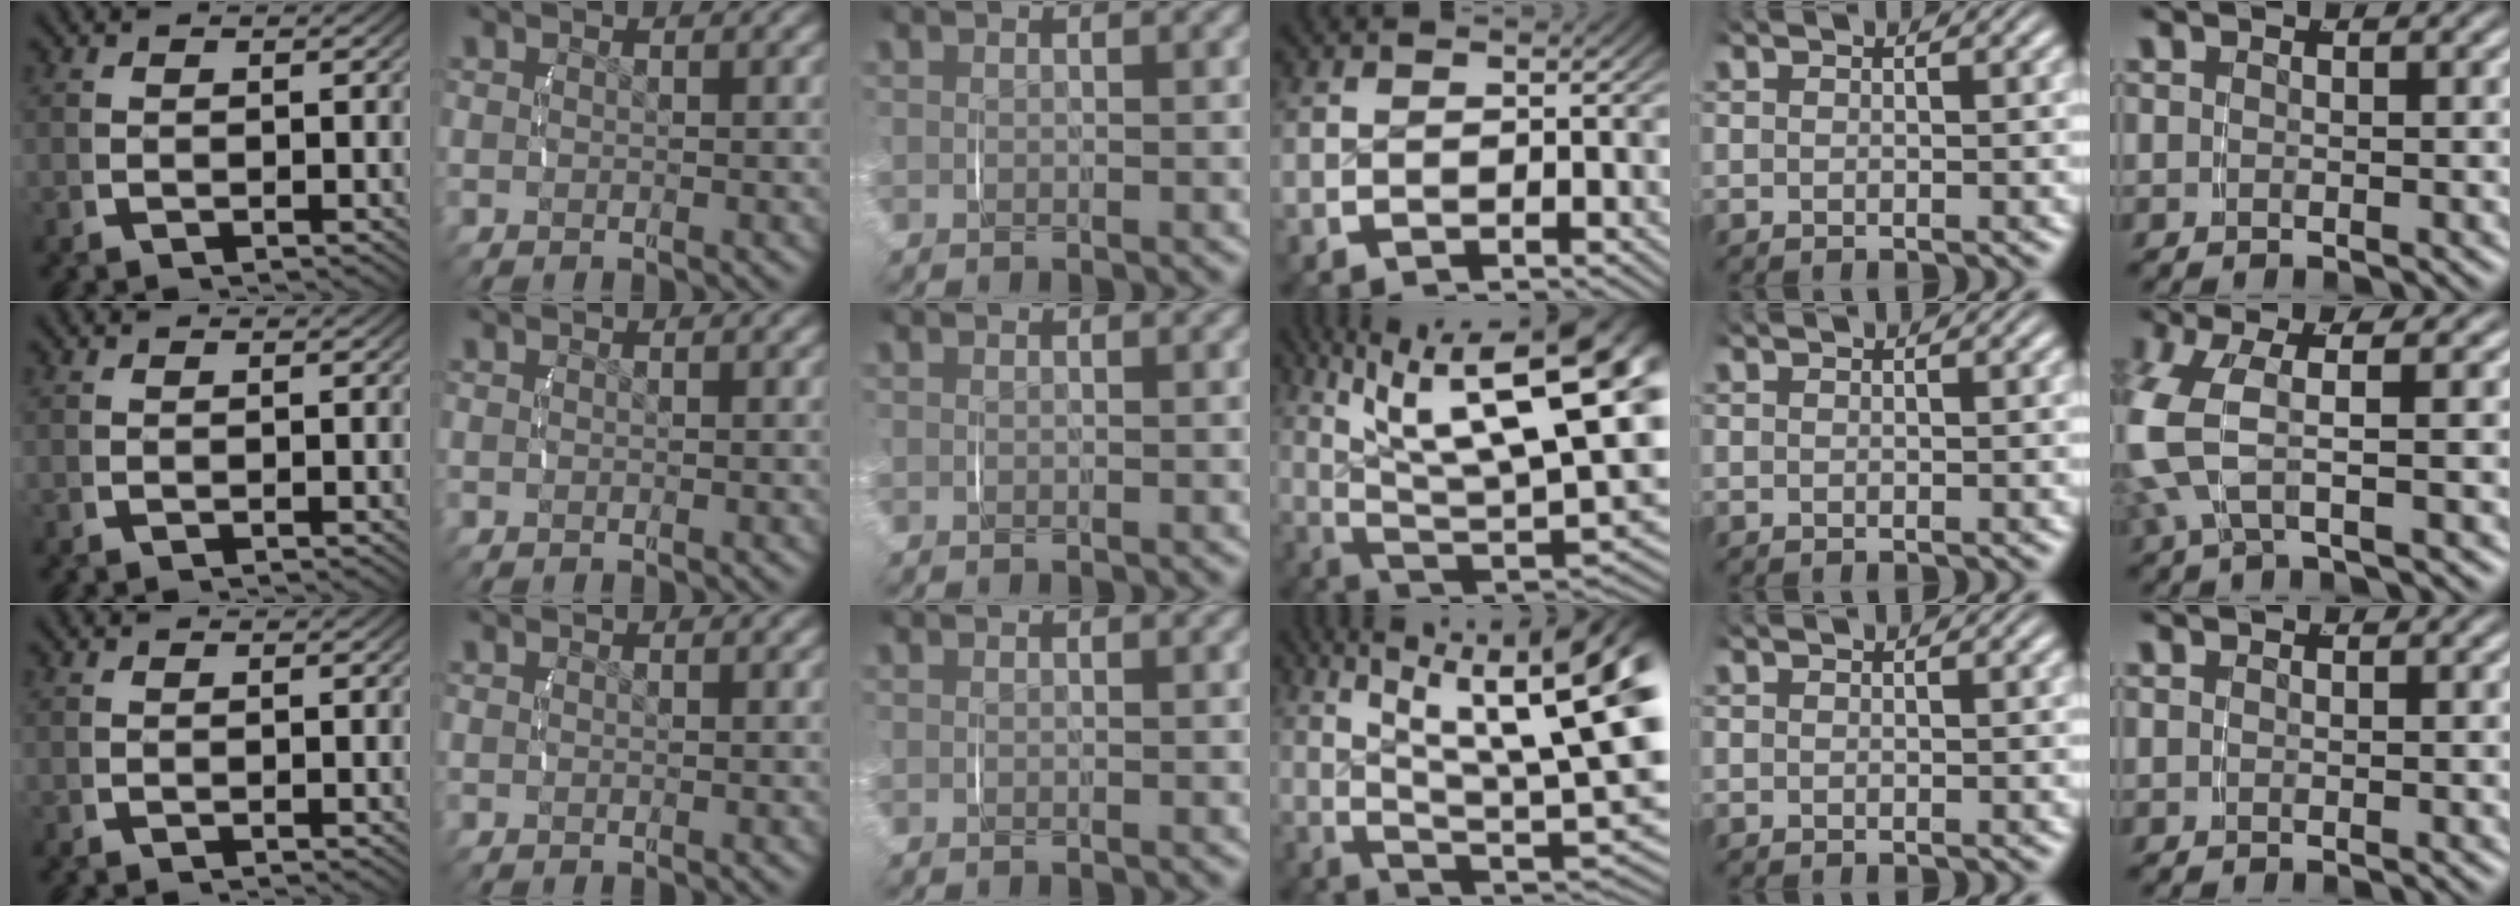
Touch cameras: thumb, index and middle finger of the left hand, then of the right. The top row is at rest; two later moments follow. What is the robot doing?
{"motion": "lift_and_place", "object": "glasses case"}